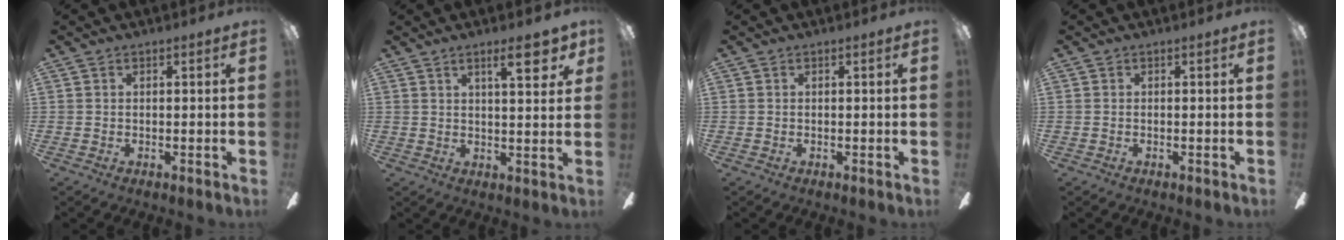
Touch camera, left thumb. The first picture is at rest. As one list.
[{"total": 8.9, "force": [5.0, 2.8, 6.8], "torque": [-0.077, -0.025, 0.073]}, {"total": 0.0}, {"total": 0.0}]